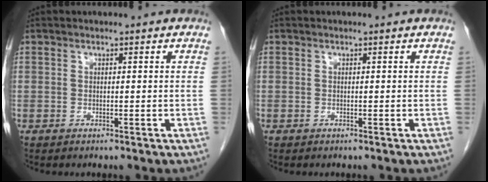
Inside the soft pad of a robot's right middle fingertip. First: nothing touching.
{"total": 0.0}